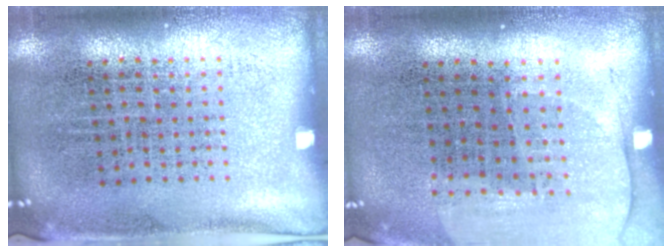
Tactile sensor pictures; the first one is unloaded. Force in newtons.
{"total": 1.4, "press": 1.3, "slide": 0.5}